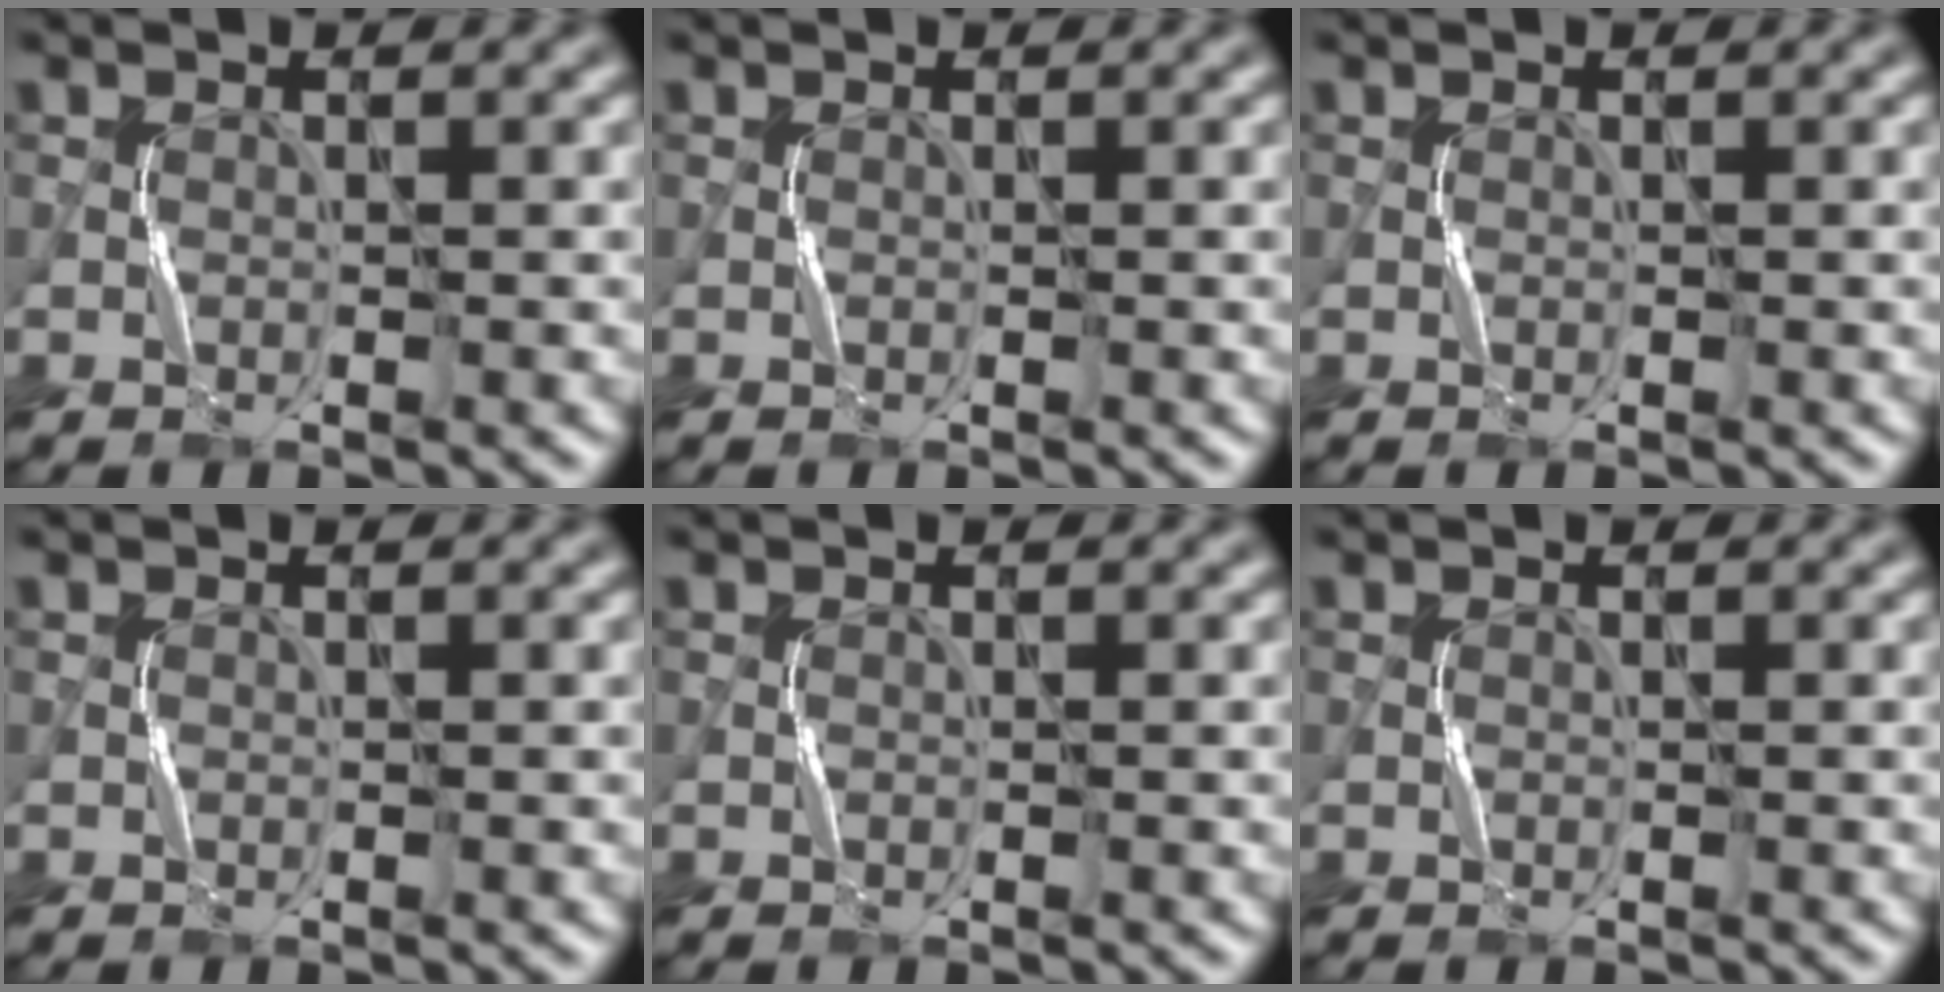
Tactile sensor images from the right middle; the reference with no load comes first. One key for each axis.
{"total": 0.0}
{"total": 0.0}
{"total": 0.0}
{"total": 0.0}
{"total": 0.0}